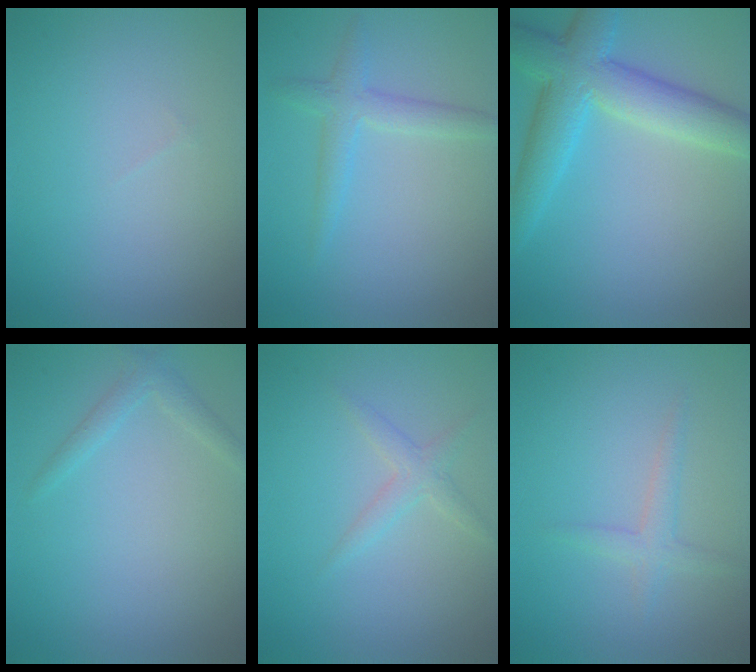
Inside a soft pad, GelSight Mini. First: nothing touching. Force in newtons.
{"total": 1.8, "press": 1.8, "slide": 0.1}
{"total": 7.0, "press": 7.0, "slide": 0.5}
{"total": 1.4, "press": 1.4, "slide": 0.1}
{"total": 1.7, "press": 1.7, "slide": 0.1}
{"total": 1.7, "press": 1.7, "slide": 0.1}